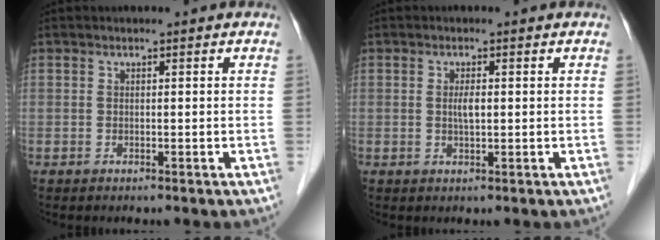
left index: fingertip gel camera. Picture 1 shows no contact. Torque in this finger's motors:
{"motor_torque": [0.60, 0.02, 0.06, 0.04]}